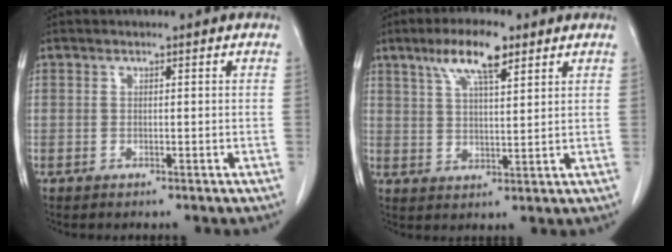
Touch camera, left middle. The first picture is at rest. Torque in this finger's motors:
{"motor_torque": [1.26, -0.88, 0.17, 0.07]}